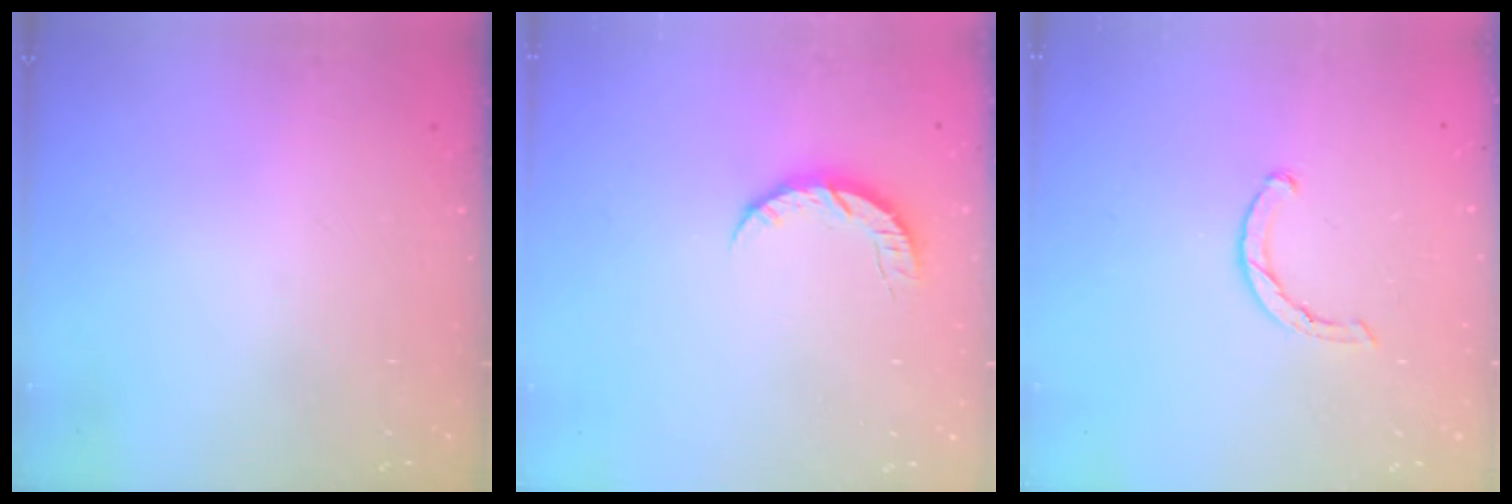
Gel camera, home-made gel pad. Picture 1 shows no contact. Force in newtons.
{"total": 6.5, "press": 6.5, "slide": 0.6}
{"total": 1.9, "press": 1.9, "slide": 0.3}